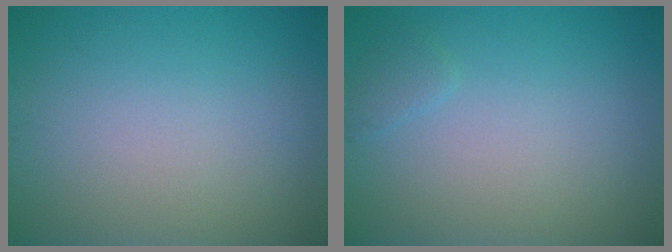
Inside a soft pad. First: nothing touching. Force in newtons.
{"total": 0.8, "press": 0.8, "slide": 0.1}